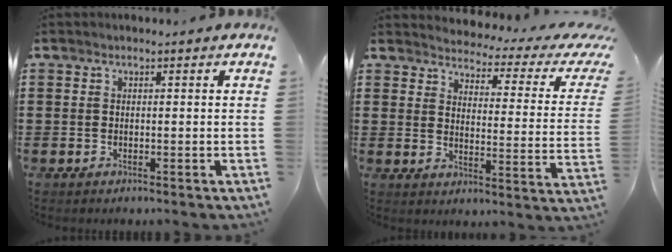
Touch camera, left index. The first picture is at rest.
{"total": 2.8, "force": [2.6, 0.0, 1.2], "torque": [-0.035, -0.031, 0.033]}